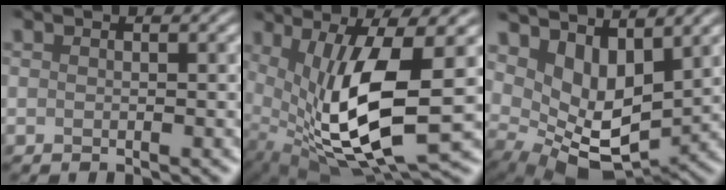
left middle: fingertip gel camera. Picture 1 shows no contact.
{"total": 11.9, "force": [0.0, 4.1, 11.1], "torque": [-0.221, -0.024, 0.013]}
{"total": 6.9, "force": [2.7, 3.9, 5.0], "torque": [-0.094, -0.017, 0.058]}